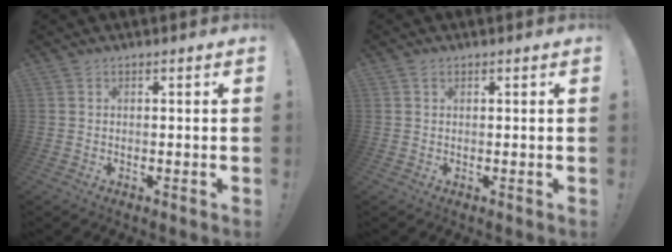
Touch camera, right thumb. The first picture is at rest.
{"total": 0.8, "force": [0.5, 0.5, 0.1], "torque": [0.006, -0.002, 0.009]}